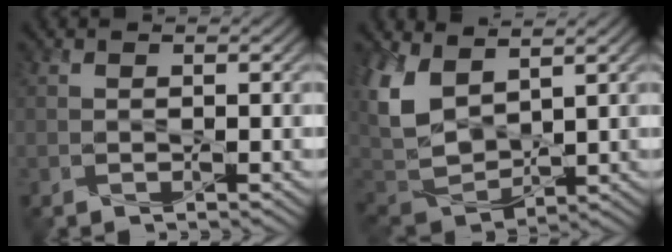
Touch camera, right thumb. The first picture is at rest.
{"total": 9.1, "force": [3.1, 5.4, 6.7], "torque": [-0.191, -0.002, 0.060]}